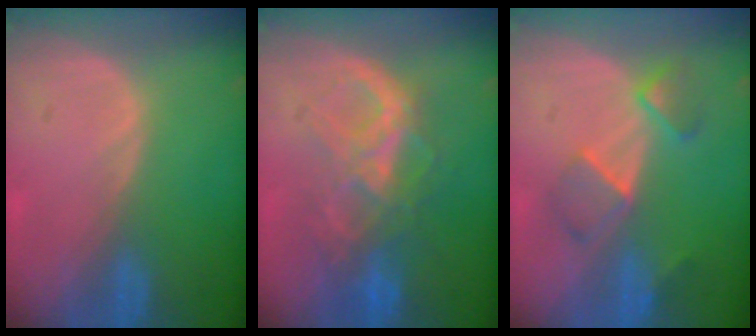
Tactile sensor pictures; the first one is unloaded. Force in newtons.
{"total": 8.1, "press": 7.6, "slide": 2.7}
{"total": 5.5, "press": 5.2, "slide": 1.7}